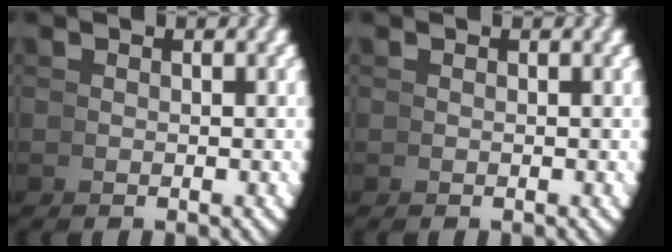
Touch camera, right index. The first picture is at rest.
{"total": 0.0}